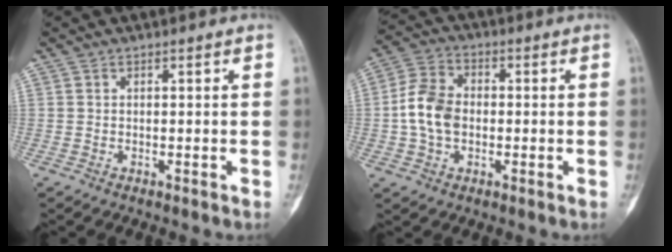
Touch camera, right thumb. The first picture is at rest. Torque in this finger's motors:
{"motor_torque": [1.23, 1.01, 0.68, -1.07, 0.02]}